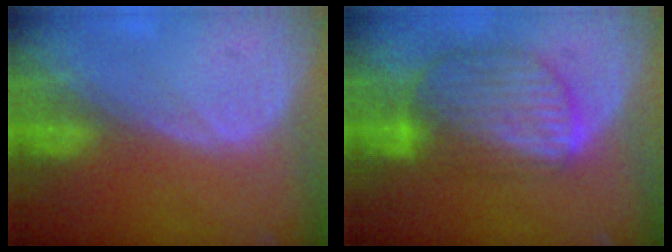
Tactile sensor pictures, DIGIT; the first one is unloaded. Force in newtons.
{"total": 9.3, "press": 7.9, "slide": 4.9}